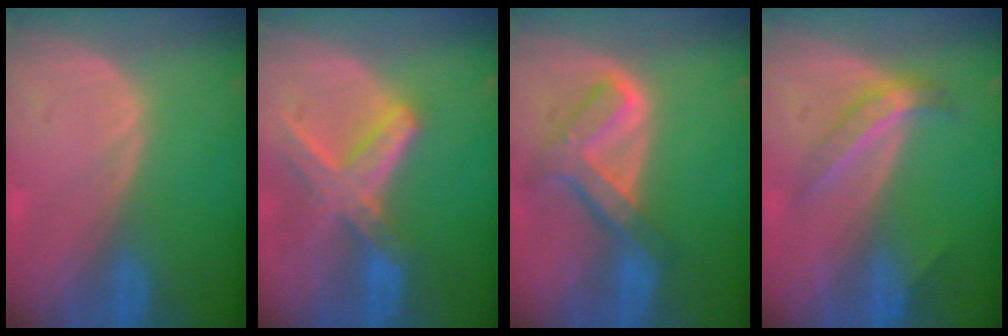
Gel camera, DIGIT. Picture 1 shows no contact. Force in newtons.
{"total": 8.2, "press": 7.1, "slide": 4.0}
{"total": 7.7, "press": 6.5, "slide": 4.2}
{"total": 4.2, "press": 4.2, "slide": 0.4}